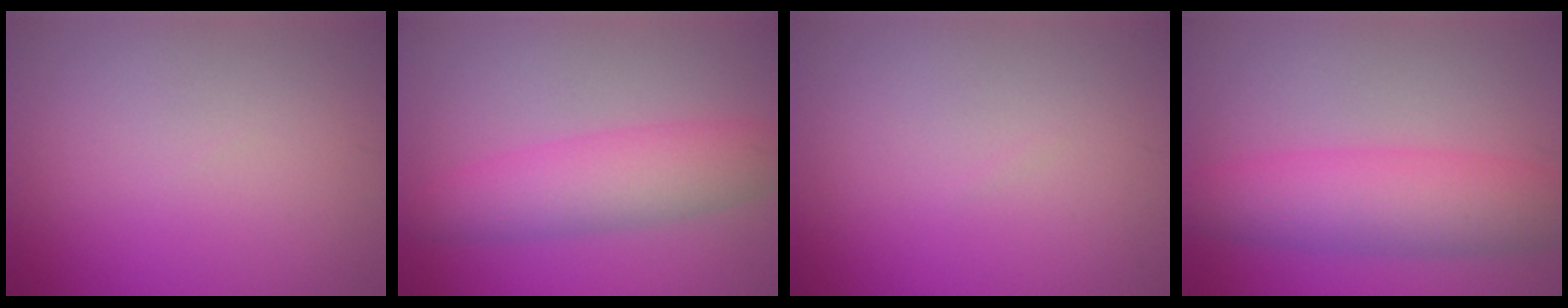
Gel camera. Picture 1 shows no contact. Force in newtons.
{"total": 5.2, "press": 5.2, "slide": 0.2}
{"total": 0.0}
{"total": 6.2, "press": 6.2, "slide": 0.3}